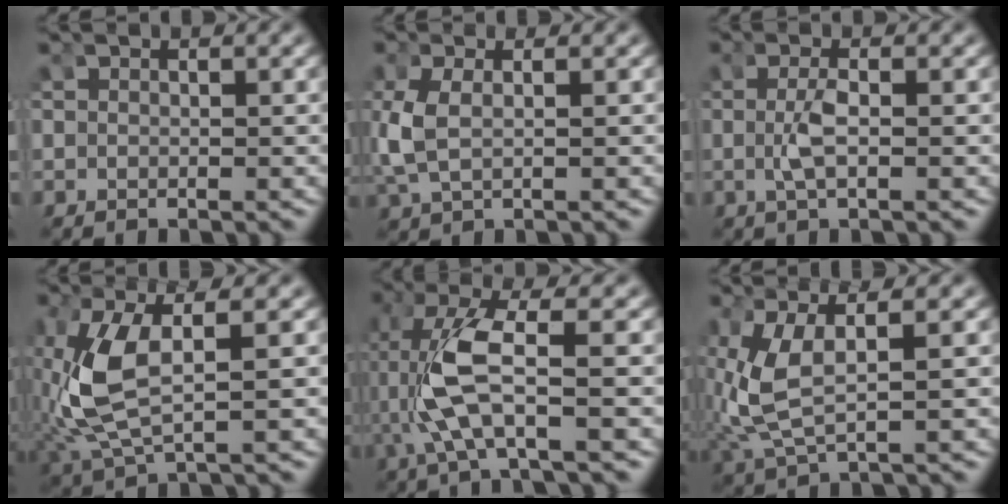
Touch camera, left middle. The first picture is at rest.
{"total": 3.3, "force": [-0.2, 2.0, 2.7], "torque": [-0.086, -0.012, 0.011]}
{"total": 2.1, "force": [-0.5, 0.1, 2.0], "torque": [-0.049, -0.003, -0.005]}
{"total": 5.6, "force": [-0.2, 2.5, 5.0], "torque": [-0.134, -0.010, 0.011]}
{"total": 6.1, "force": [-0.6, 1.5, 5.8], "torque": [-0.144, -0.004, -0.002]}
{"total": 4.6, "force": [-0.1, 2.3, 4.0], "torque": [-0.114, -0.013, 0.011]}